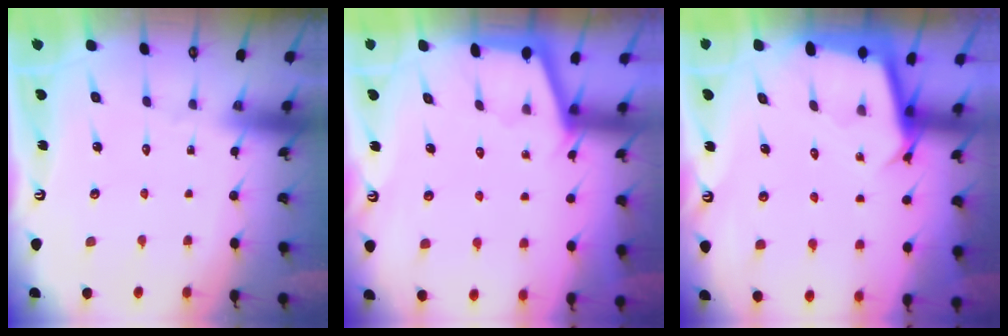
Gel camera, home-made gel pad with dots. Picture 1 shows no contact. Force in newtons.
{"total": 2.4, "press": 2.3, "slide": 0.4}
{"total": 2.8, "press": 2.8, "slide": 0.2}